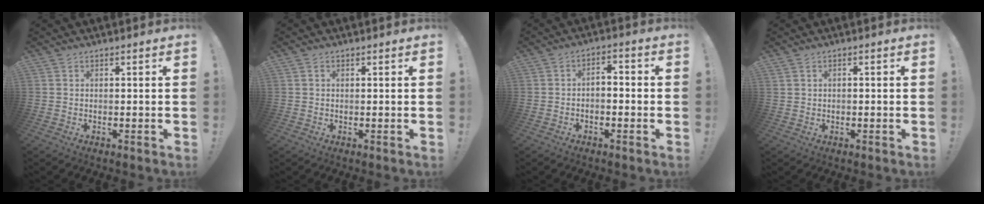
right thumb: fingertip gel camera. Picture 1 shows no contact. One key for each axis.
{"total": 0.7, "fx": 0.3, "fy": 0.7, "fz": 0.2, "tx": 0.002, "ty": 0.000, "tz": 0.003}
{"total": 3.4, "fx": -1.8, "fy": 1.6, "fz": 2.4, "tx": -0.042, "ty": 0.009, "tz": -0.033}
{"total": 0.7, "fx": 0.2, "fy": 0.5, "fz": 0.4, "tx": -0.008, "ty": 0.002, "tz": 0.003}